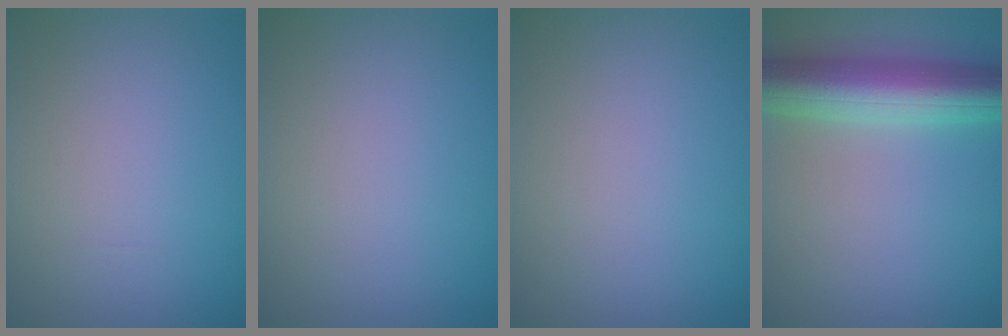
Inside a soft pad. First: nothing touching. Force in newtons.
{"total": 0.0}
{"total": 0.0}
{"total": 8.2, "press": 8.2, "slide": 0.4}